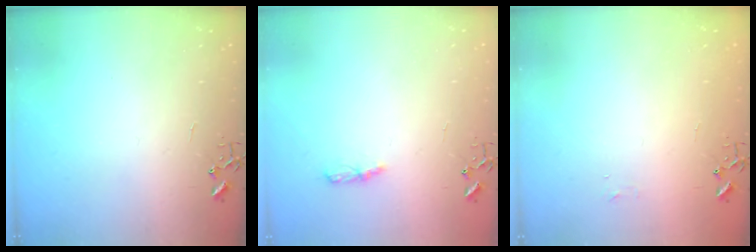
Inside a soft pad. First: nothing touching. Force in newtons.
{"total": 4.8, "press": 4.8, "slide": 0.5}
{"total": 4.0, "press": 4.0, "slide": 0.5}